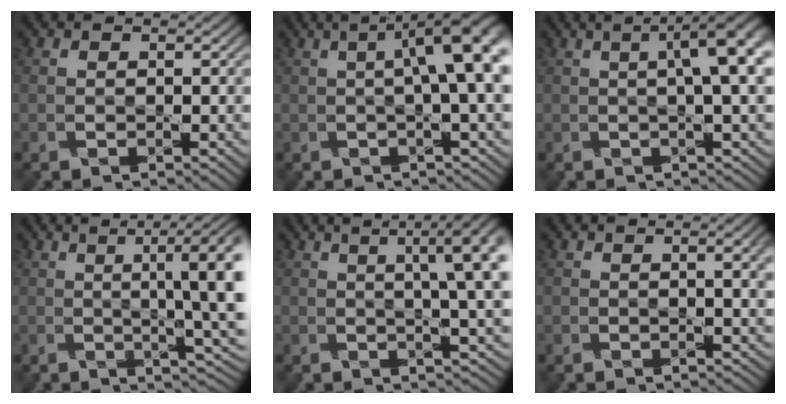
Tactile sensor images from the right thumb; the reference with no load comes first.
{"total": 7.7, "force": [1.3, 1.5, 7.4], "torque": [-0.090, 0.026, 0.016]}
{"total": 5.7, "force": [1.3, 1.1, 5.5], "torque": [-0.065, 0.020, 0.019]}
{"total": 10.2, "force": [1.3, 1.9, 9.9], "torque": [-0.119, 0.016, 0.020]}
{"total": 9.0, "force": [2.5, 2.3, 8.3], "torque": [-0.079, 0.034, 0.024]}
{"total": 2.3, "force": [0.8, 0.1, 2.2], "torque": [-0.034, 0.004, 0.014]}